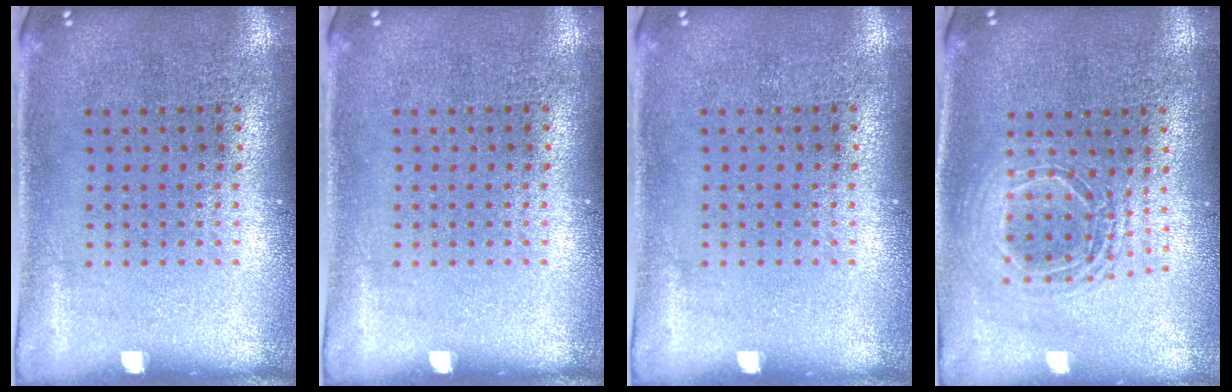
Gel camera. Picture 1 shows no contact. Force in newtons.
{"total": 0.0}
{"total": 0.0}
{"total": 1.6, "press": 1.3, "slide": 0.8}